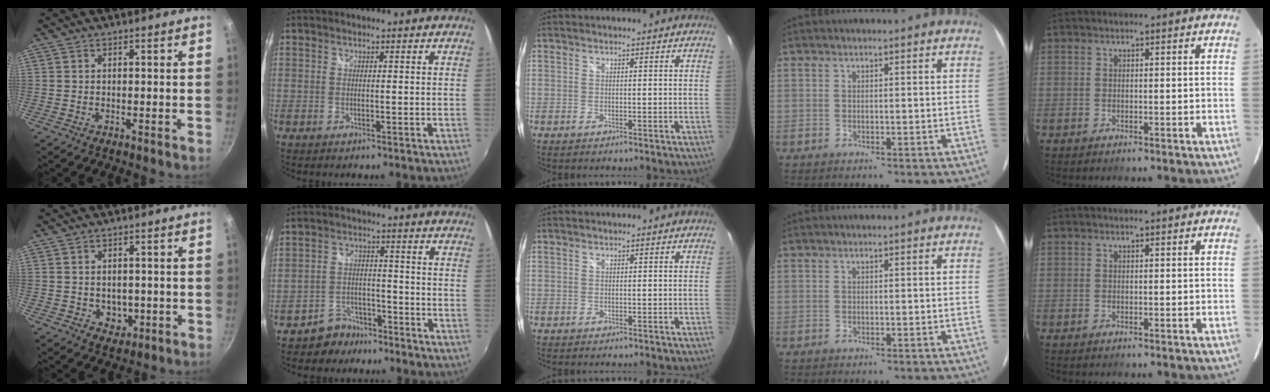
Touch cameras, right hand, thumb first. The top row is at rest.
{"thumb": {"total": 3.9, "force": [-0.6, 3.3, 2.1], "torque": [-0.015, 0.001, 0.003]}, "index": {"total": 6.0, "force": [-4.7, 3.7, 0.4], "torque": [-0.020, 0.021, -0.076]}}